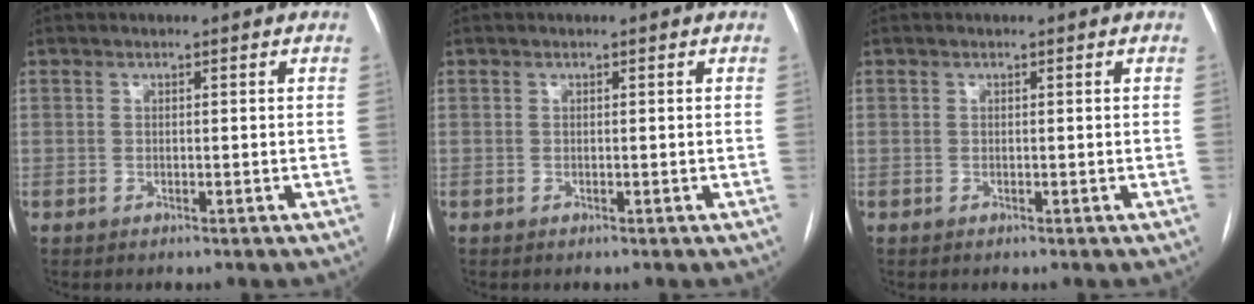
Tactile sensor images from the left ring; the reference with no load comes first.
{"total": 0.0}
{"total": 0.0}